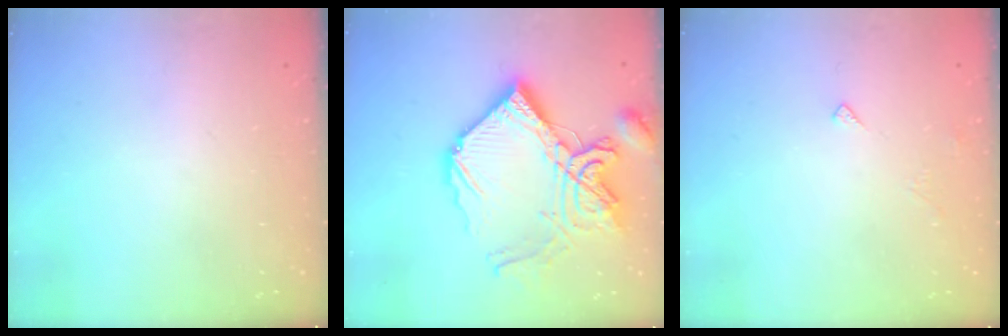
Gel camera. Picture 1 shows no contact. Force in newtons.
{"total": 22.9, "press": 22.8, "slide": 2.1}
{"total": 3.2, "press": 3.1, "slide": 0.5}